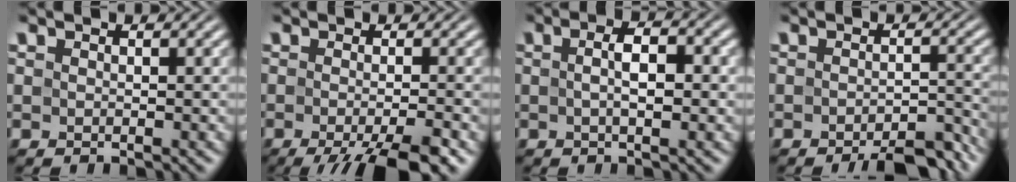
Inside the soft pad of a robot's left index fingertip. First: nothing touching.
{"total": 7.0, "force": [-3.7, 1.7, 5.7], "torque": [-0.072, -0.008, -0.055]}
{"total": 3.5, "force": [0.1, 1.1, 3.3], "torque": [-0.061, 0.004, 0.000]}
{"total": 4.7, "force": [-3.8, 1.2, 2.5], "torque": [-0.032, 0.004, -0.048]}